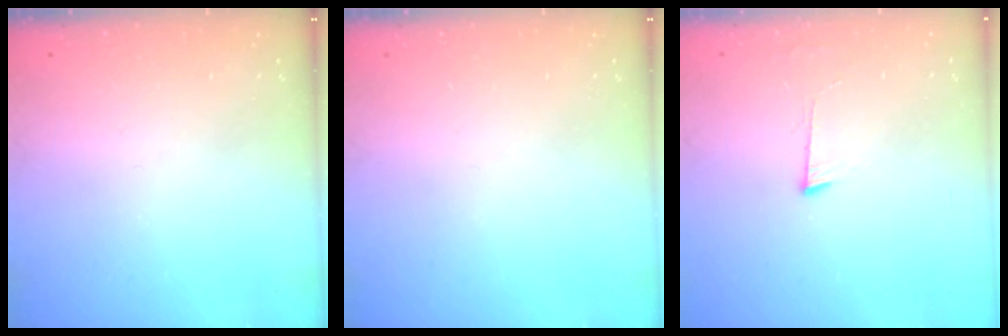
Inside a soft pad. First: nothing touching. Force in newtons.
{"total": 0.0}
{"total": 4.3, "press": 4.2, "slide": 0.5}